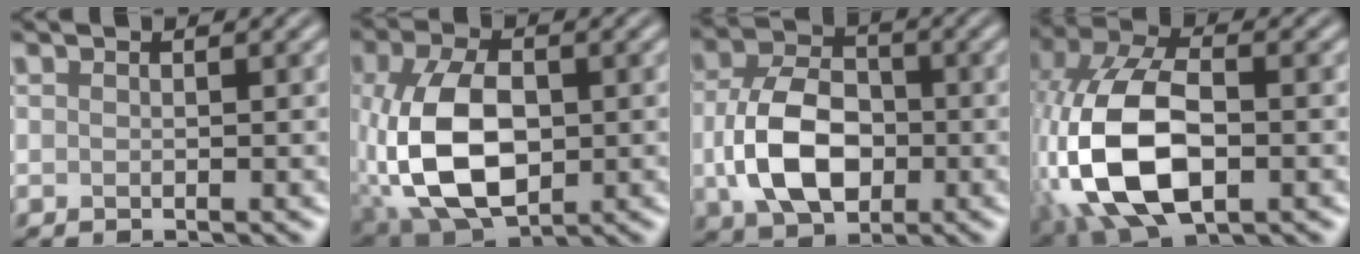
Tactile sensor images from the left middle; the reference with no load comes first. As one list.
[{"total": 10.1, "force": [-0.9, 6.1, 7.9], "torque": [-0.176, -0.007, -0.013]}, {"total": 7.9, "force": [-1.0, 5.4, 5.6], "torque": [-0.119, 0.000, -0.024]}, {"total": 12.6, "force": [-2.2, 7.4, 9.9], "torque": [-0.228, -0.006, -0.047]}]